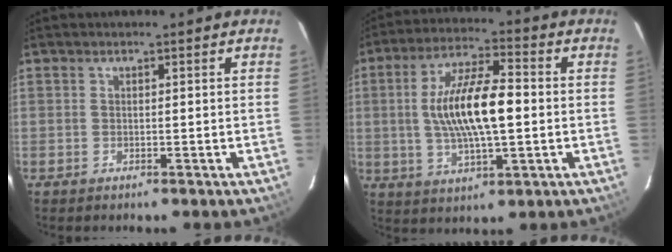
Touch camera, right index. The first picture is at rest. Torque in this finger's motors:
{"motor_torque": [0.91, -0.32, 1.01, 0.18]}